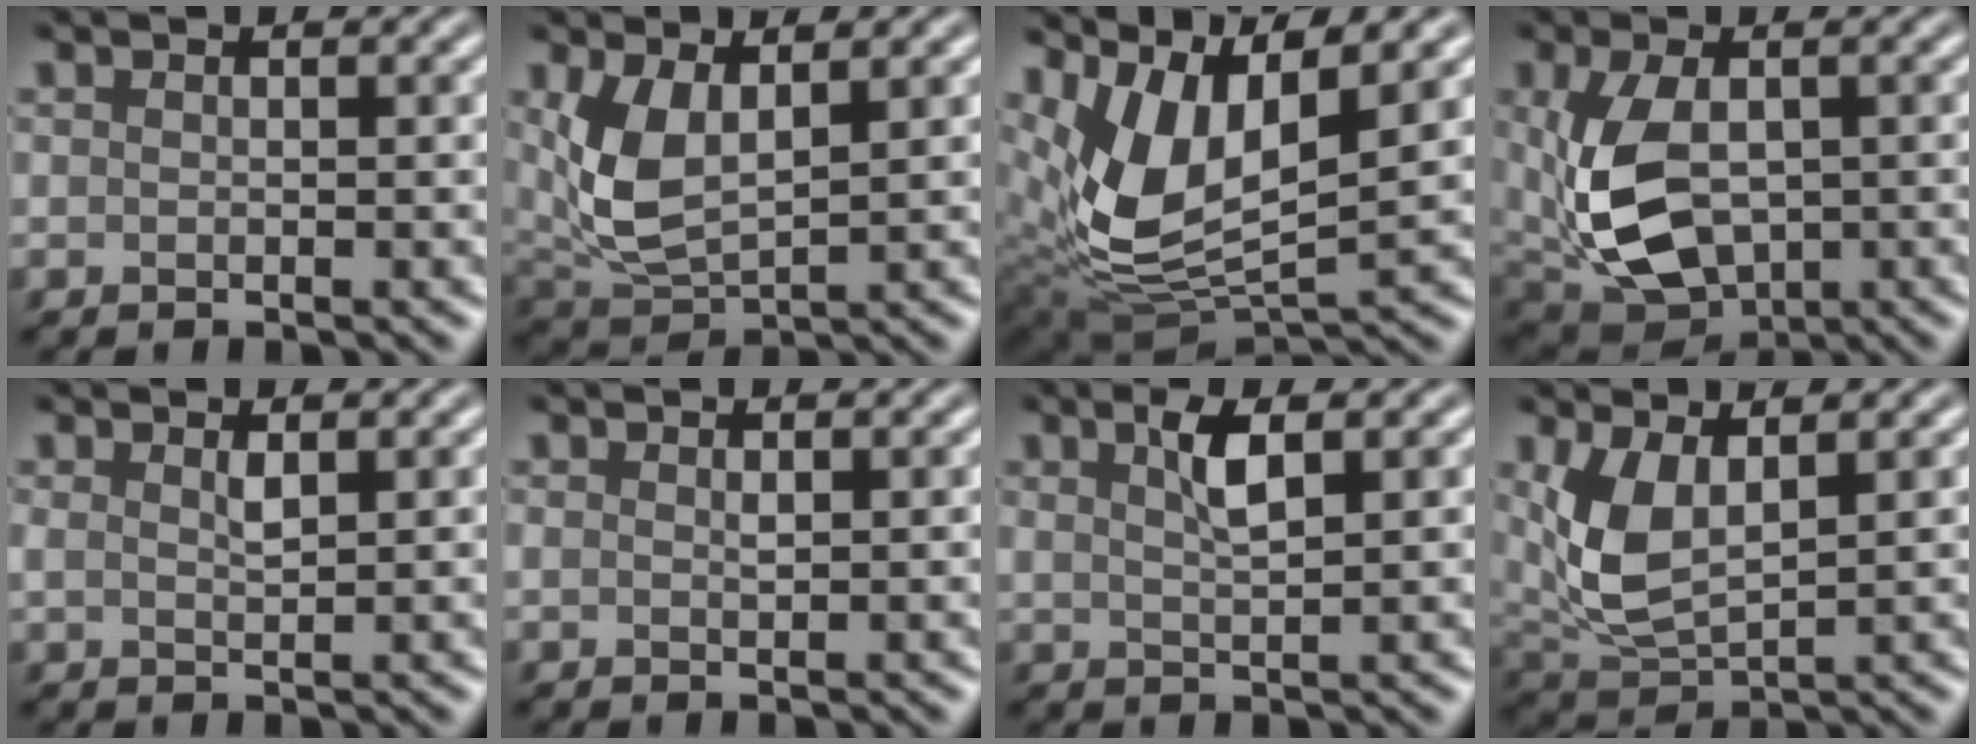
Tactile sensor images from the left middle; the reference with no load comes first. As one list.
[{"total": 5.1, "force": [1.5, 2.5, 4.2], "torque": [-0.104, -0.005, 0.036]}, {"total": 8.6, "force": [3.2, 3.9, 7.0], "torque": [-0.155, -0.007, 0.061]}, {"total": 8.8, "force": [-0.2, 5.3, 7.1], "torque": [-0.164, -0.016, 0.008]}, {"total": 1.2, "force": [0.7, 0.3, 0.9], "torque": [-0.022, -0.001, 0.014]}, {"total": 0.6, "force": [0.3, 0.2, 0.5], "torque": [-0.012, 0.001, 0.005]}, {"total": 2.6, "force": [1.3, 0.6, 2.2], "torque": [-0.041, 0.003, 0.023]}, {"total": 5.2, "force": [1.5, 2.5, 4.3], "torque": [-0.106, -0.006, 0.037]}]